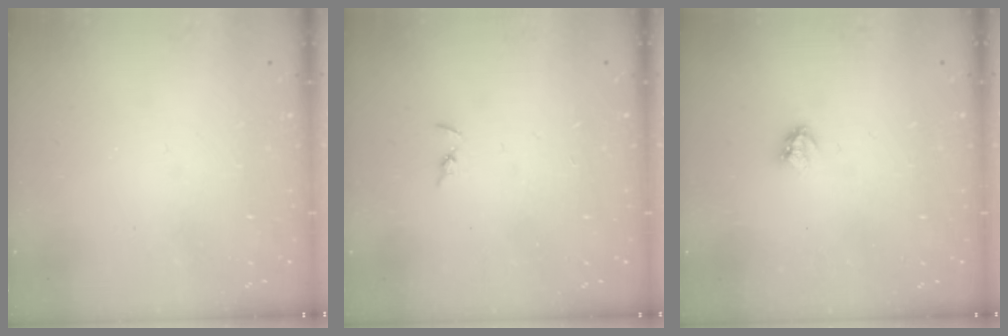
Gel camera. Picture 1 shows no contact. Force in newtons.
{"total": 2.4, "press": 2.3, "slide": 0.2}
{"total": 3.0, "press": 2.9, "slide": 0.4}